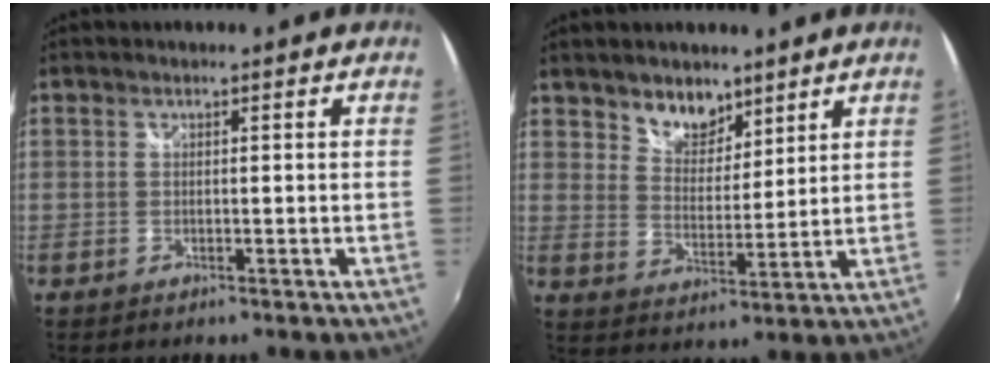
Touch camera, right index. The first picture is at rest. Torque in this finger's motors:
{"motor_torque": [-0.03, 0.33, 0.06, 0.04]}